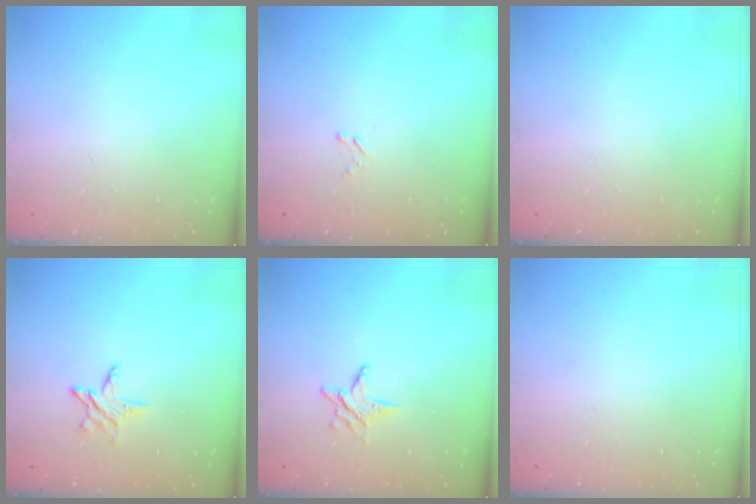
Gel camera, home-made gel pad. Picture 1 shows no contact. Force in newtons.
{"total": 1.3, "press": 1.2, "slide": 0.1}
{"total": 0.0}
{"total": 5.9, "press": 5.8, "slide": 0.6}
{"total": 4.7, "press": 4.7, "slide": 0.5}
{"total": 0.0}